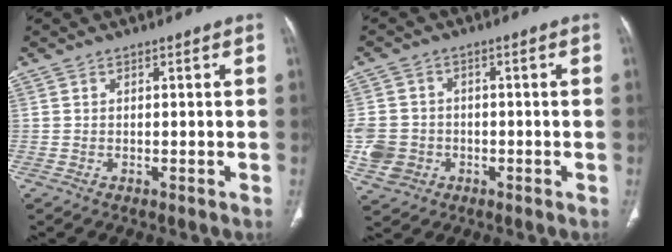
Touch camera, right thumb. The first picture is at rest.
{"total": 7.4, "force": [-2.0, 6.6, 2.6], "torque": [-0.045, 0.014, -0.033]}